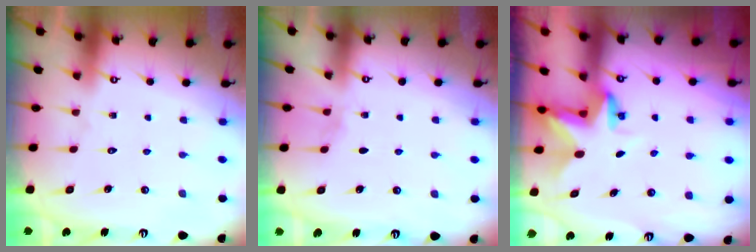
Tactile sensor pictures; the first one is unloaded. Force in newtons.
{"total": 3.7, "press": 2.9, "slide": 2.3}
{"total": 2.8, "press": 2.8, "slide": 0.2}